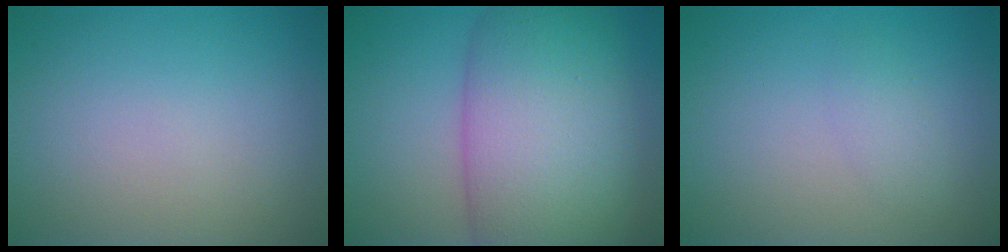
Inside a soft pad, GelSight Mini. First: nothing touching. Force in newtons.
{"total": 12.8, "press": 12.8, "slide": 0.4}
{"total": 1.3, "press": 1.3, "slide": 0.1}